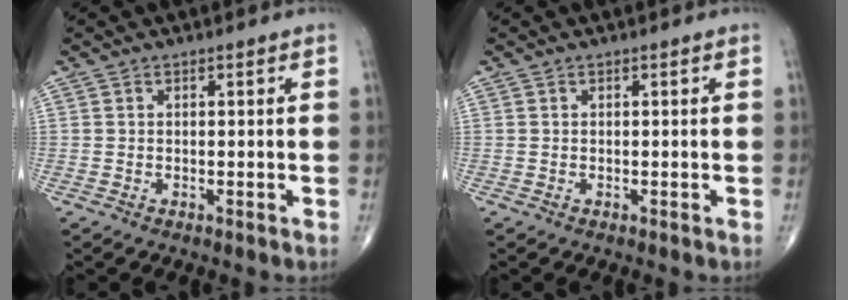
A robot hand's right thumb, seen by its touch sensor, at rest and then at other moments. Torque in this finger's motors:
{"motor_torque": [0.01, 0.01, -0.03, 0.03, 0.00]}